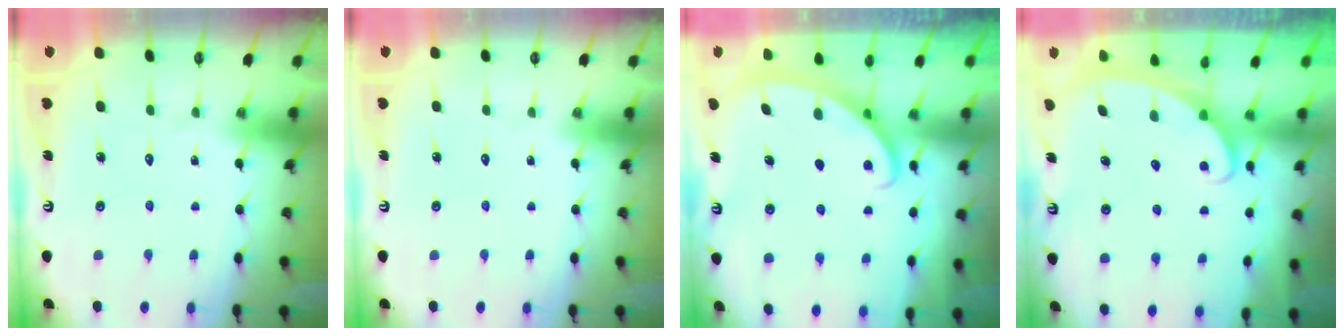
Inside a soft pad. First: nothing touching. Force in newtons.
{"total": 0.0}
{"total": 2.8, "press": 2.8, "slide": 0.3}
{"total": 2.4, "press": 2.4, "slide": 0.3}